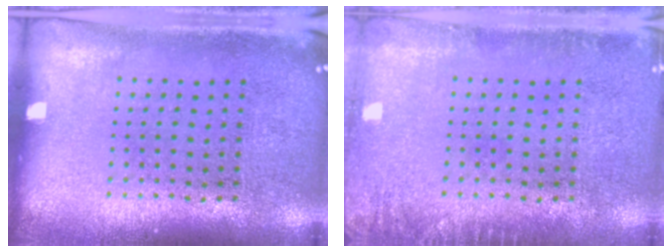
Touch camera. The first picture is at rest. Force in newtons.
{"total": 1.4, "press": 1.4, "slide": 0.3}